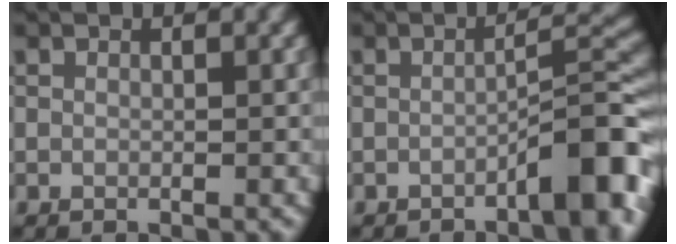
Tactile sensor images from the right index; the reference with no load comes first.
{"total": 6.0, "force": [-3.1, 1.0, 5.0], "torque": [-0.064, 0.023, -0.050]}